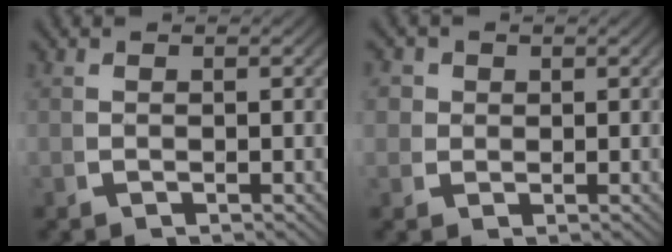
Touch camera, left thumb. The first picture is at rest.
{"total": 2.7, "force": [0.8, 2.5, 0.8], "torque": [-0.019, -0.007, 0.012]}